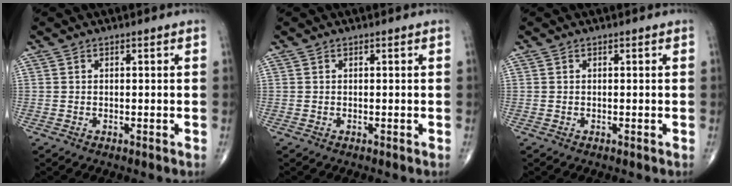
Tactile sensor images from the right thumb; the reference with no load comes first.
{"total": 0.0}
{"total": 0.0}